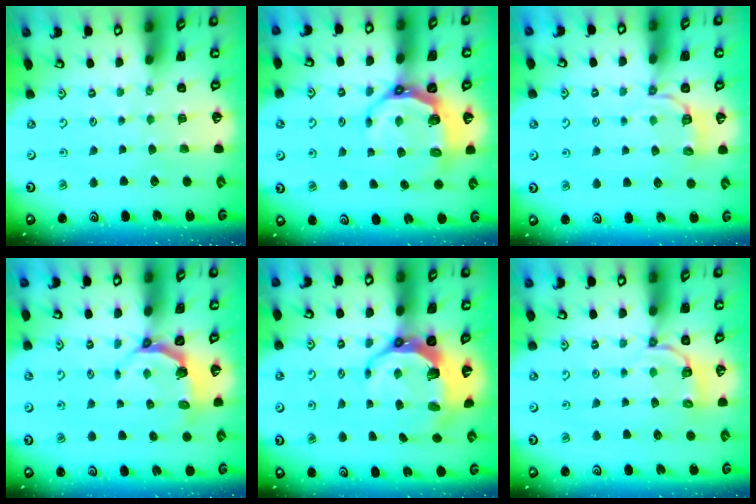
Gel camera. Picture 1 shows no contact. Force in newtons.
{"total": 8.0, "press": 6.8, "slide": 4.1}
{"total": 3.7, "press": 3.0, "slide": 2.1}
{"total": 4.4, "press": 2.9, "slide": 3.3}
{"total": 10.7, "press": 9.4, "slide": 5.1}
{"total": 4.1, "press": 3.6, "slide": 1.9}